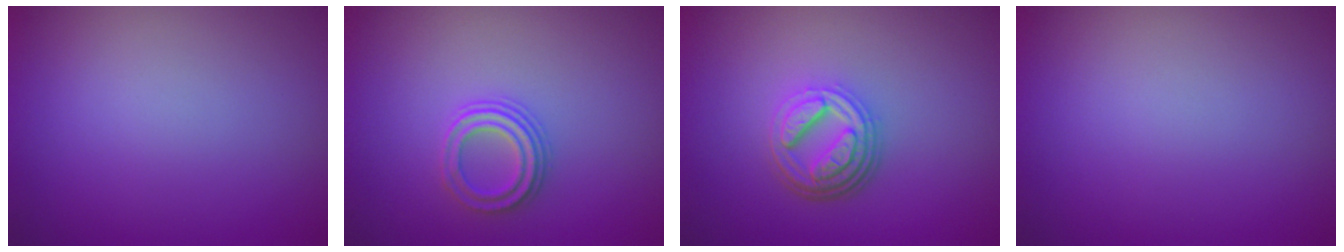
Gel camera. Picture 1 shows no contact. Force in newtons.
{"total": 2.3, "press": 2.2, "slide": 0.8}
{"total": 4.9, "press": 3.5, "slide": 3.4}
{"total": 0.0}